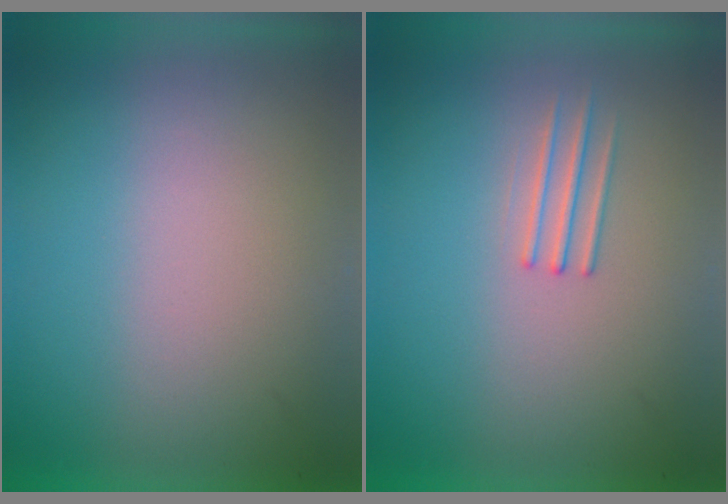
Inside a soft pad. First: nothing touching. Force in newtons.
{"total": 1.2}